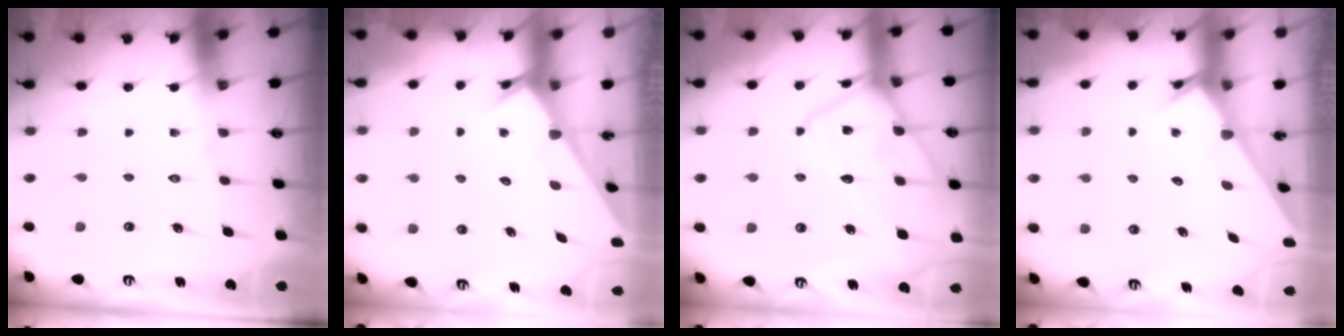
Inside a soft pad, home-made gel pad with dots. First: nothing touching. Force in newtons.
{"total": 2.5, "press": 2.5, "slide": 0.1}
{"total": 14.8, "press": 14.7, "slide": 0.9}
{"total": 2.4, "press": 2.4, "slide": 0.1}